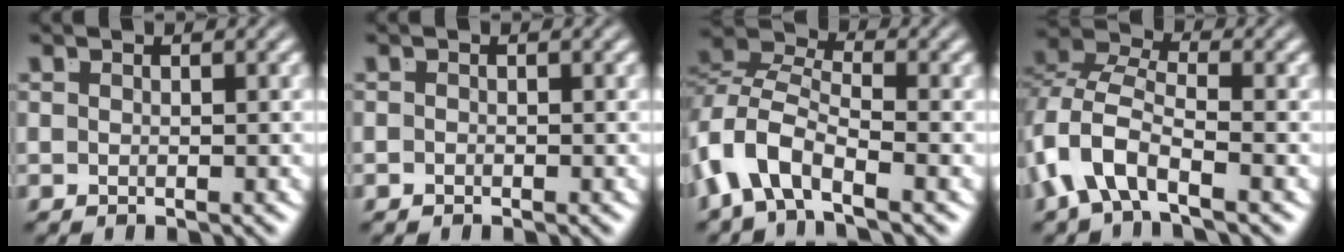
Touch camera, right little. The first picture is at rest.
{"total": 0.6, "force": [-0.5, -0.3, -0.2], "torque": [0.005, -0.008, -0.005]}
{"total": 6.6, "force": [-1.1, 4.8, 4.4], "torque": [-0.116, -0.019, -0.022]}
{"total": 6.1, "force": [-1.7, 4.0, 4.2], "torque": [-0.107, -0.022, -0.029]}